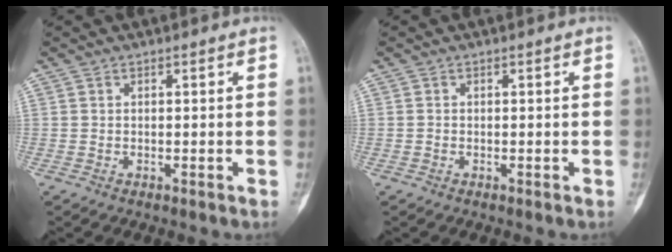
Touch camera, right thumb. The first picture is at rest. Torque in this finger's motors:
{"motor_torque": [0.00, -0.18, -0.42, -0.03, -0.03]}